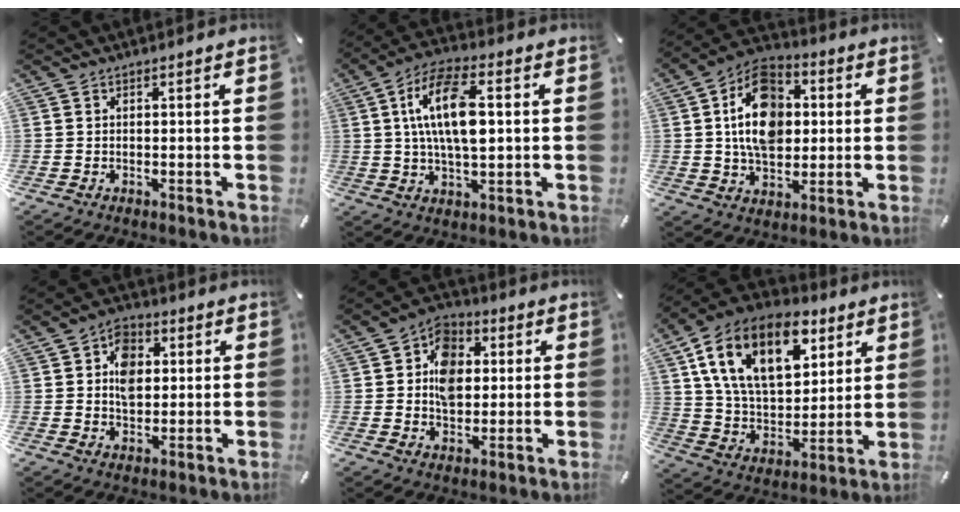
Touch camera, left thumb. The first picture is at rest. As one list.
[{"total": 13.6, "force": [2.1, 6.2, 12.0], "torque": [-0.239, 0.004, 0.034]}, {"total": 15.0, "force": [2.0, 11.0, 9.9], "torque": [-0.173, 0.010, 0.034]}, {"total": 8.1, "force": [1.0, 6.4, 4.9], "torque": [-0.070, 0.006, 0.018]}, {"total": 10.5, "force": [0.8, 8.6, 6.0], "torque": [-0.083, 0.015, 0.016]}, {"total": 20.4, "force": [10.1, 12.5, 12.6], "torque": [-0.251, -0.038, 0.178]}]